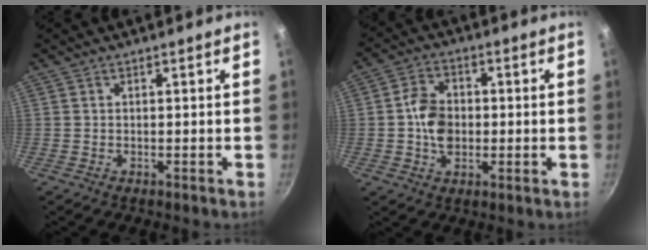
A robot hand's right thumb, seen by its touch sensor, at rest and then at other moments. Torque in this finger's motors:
{"motor_torque": [0.02, 1.54, 0.76, -0.09, 0.33]}